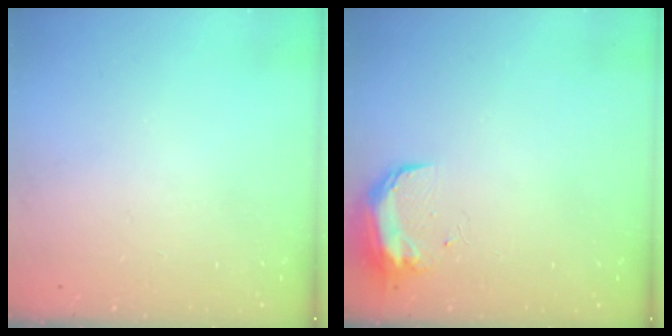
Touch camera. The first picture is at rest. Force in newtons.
{"total": 9.1, "press": 9.0, "slide": 0.5}